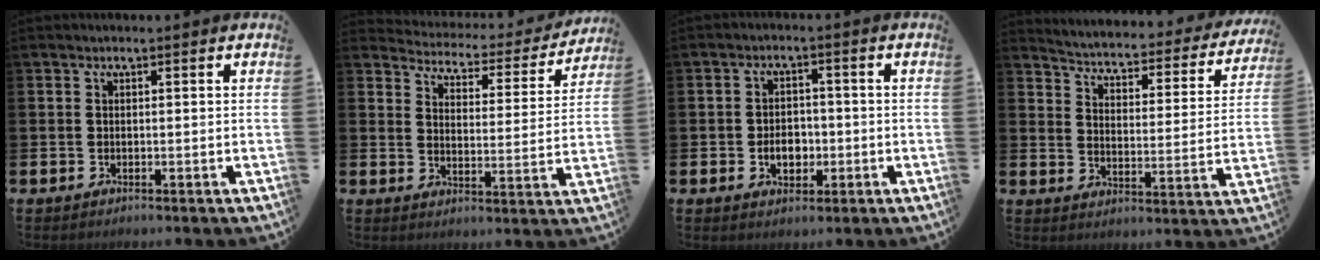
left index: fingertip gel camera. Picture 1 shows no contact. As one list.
[{"total": 4.2, "force": [4.1, 1.0, 0.4], "torque": [-0.030, -0.041, 0.062]}, {"total": 3.7, "force": [-0.8, 2.7, 2.4], "torque": [-0.025, -0.005, -0.023]}, {"total": 3.5, "force": [3.2, 1.1, 0.8], "torque": [-0.043, -0.031, 0.044]}]